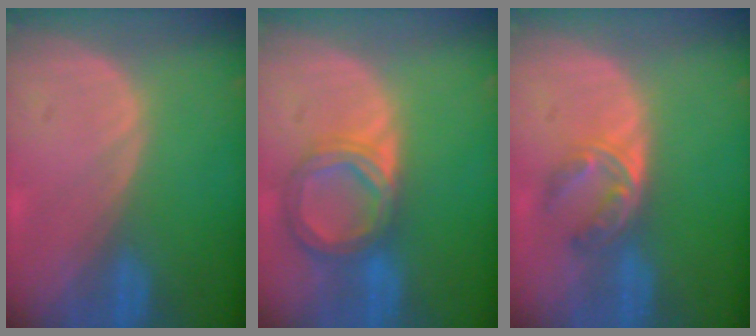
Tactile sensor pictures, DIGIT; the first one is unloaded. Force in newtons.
{"total": 6.8, "press": 6.2, "slide": 2.6}
{"total": 5.7, "press": 4.5, "slide": 3.4}